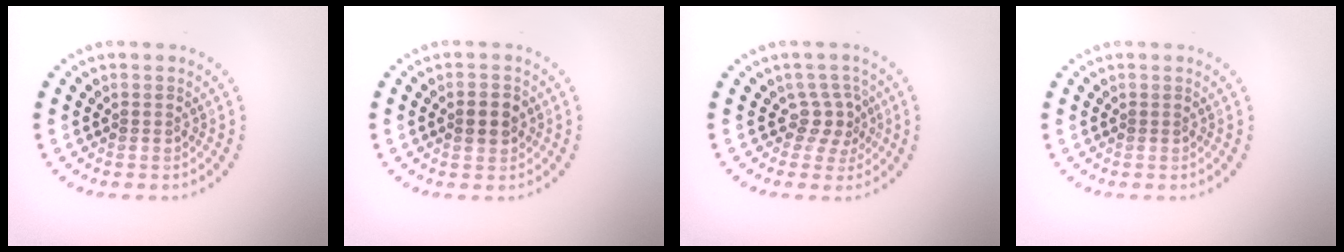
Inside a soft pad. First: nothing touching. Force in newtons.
{"total": 2.0, "press": 2.0, "slide": 0.1}
{"total": 2.2, "press": 1.4, "slide": 1.7}
{"total": 0.0}